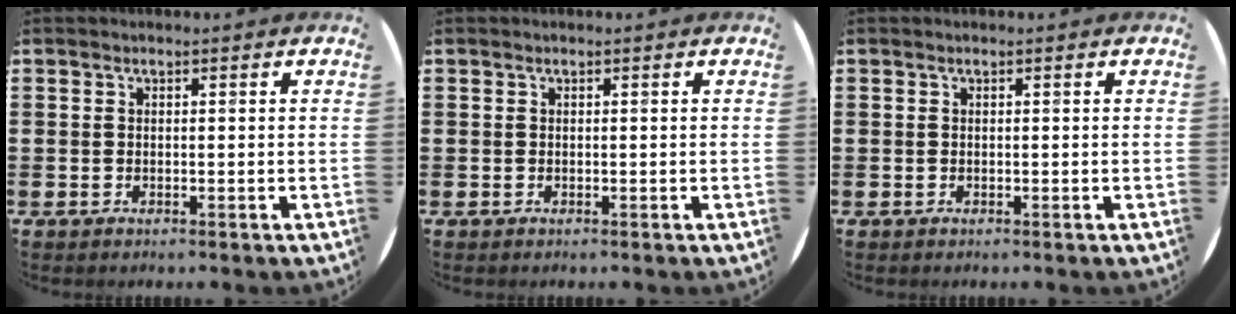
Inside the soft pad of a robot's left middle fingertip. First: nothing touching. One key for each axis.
{"total": 0.0}
{"total": 0.0}